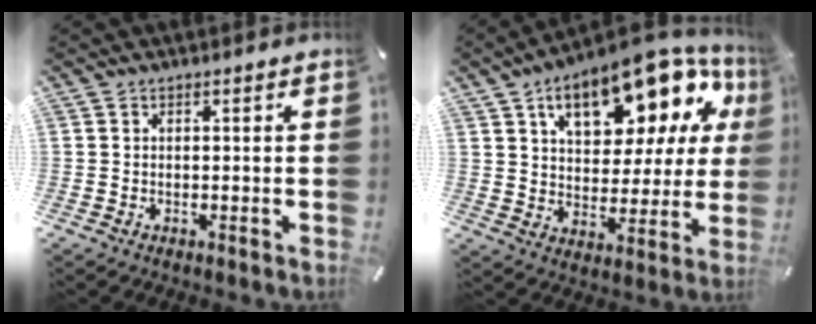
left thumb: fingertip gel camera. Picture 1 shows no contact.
{"total": 20.2, "force": [12.3, 10.1, 12.5], "torque": [-0.183, -0.076, 0.205]}